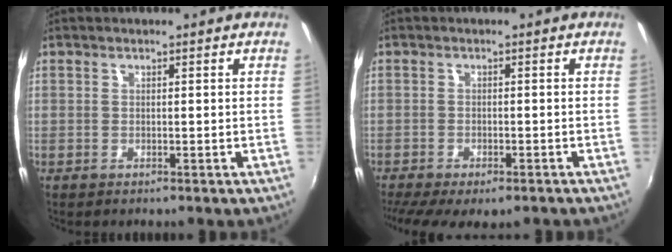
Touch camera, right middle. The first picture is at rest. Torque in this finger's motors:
{"motor_torque": [1.11, -1.03, 0.40, 0.07]}